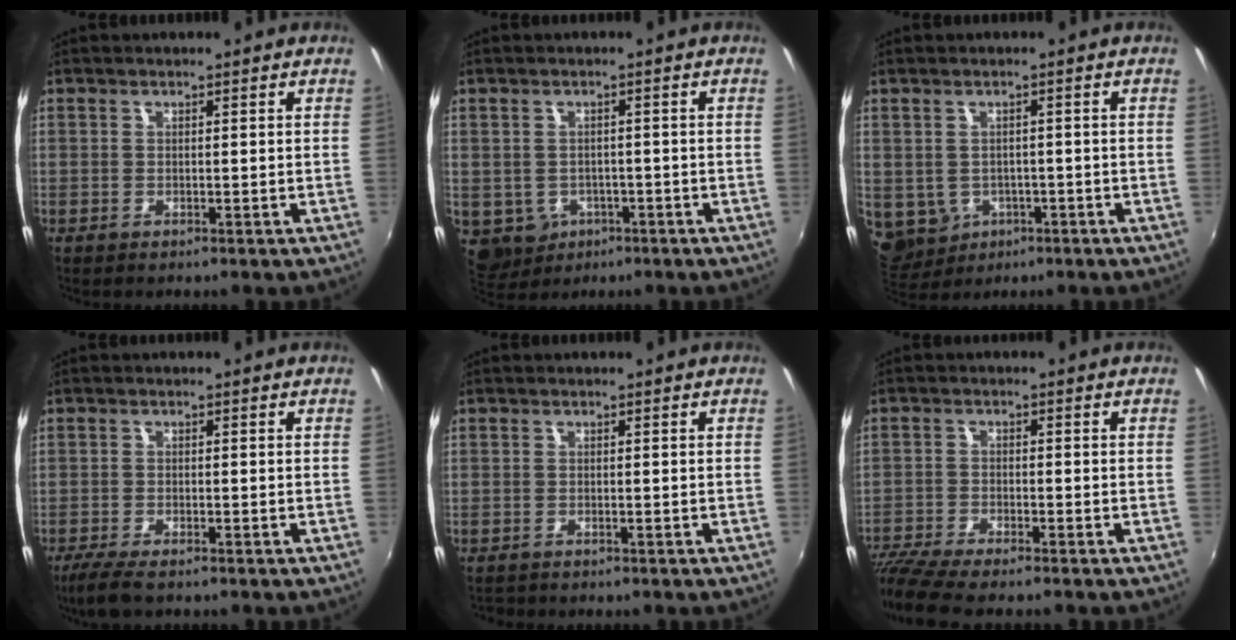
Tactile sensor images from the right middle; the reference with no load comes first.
{"total": 7.0, "force": [-2.3, 6.1, 2.5], "torque": [-0.069, -0.009, -0.016]}
{"total": 6.4, "force": [-1.8, 5.6, 2.4], "torque": [-0.064, -0.007, -0.011]}
{"total": 5.5, "force": [-4.3, 1.1, 3.2], "torque": [-0.084, -0.024, -0.082]}
{"total": 0.9, "force": [-0.9, 0.2, 0.1], "torque": [-0.006, -0.001, -0.016]}
{"total": 7.5, "force": [-6.8, 0.1, 3.2], "torque": [-0.087, -0.031, -0.126]}